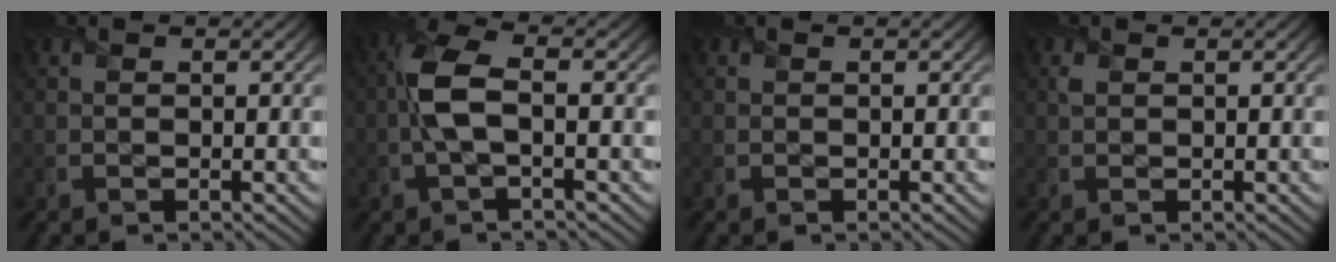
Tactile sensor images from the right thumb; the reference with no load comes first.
{"total": 5.8, "force": [-0.5, 2.2, 5.4], "torque": [-0.126, 0.007, -0.016]}
{"total": 0.0}
{"total": 0.8, "force": [0.4, 0.6, 0.4], "torque": [-0.011, -0.002, 0.008]}